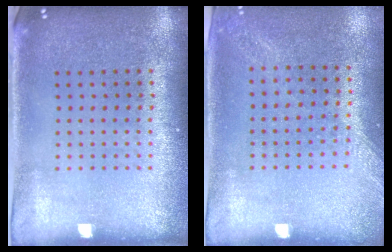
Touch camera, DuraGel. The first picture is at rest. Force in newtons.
{"total": 1.4, "press": 1.3, "slide": 0.4}